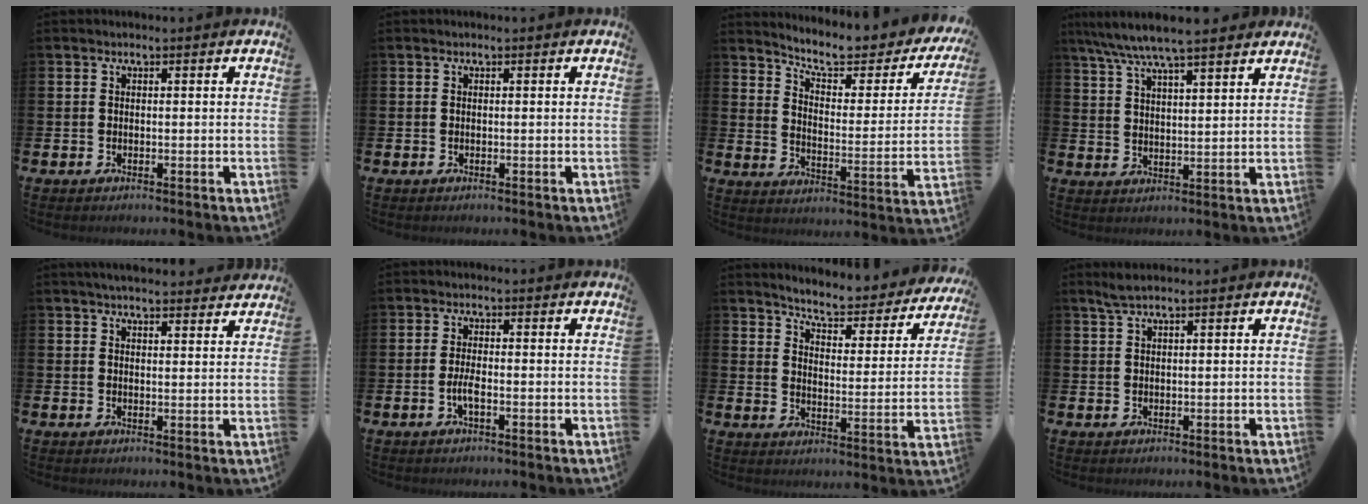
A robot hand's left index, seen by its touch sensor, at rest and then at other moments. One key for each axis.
{"total": 0.0}
{"total": 7.1, "fx": 6.0, "fy": 1.8, "fz": 3.3, "tx": -0.078, "ty": -0.044, "tz": 0.095}
{"total": 7.3, "fx": 6.7, "fy": 0.6, "fz": 2.7, "tx": -0.076, "ty": -0.024, "tz": 0.121}
{"total": 3.8, "fx": 3.7, "fy": 0.6, "fz": 0.8, "tx": -0.011, "ty": -0.016, "tz": 0.065}
{"total": 2.2, "fx": -0.7, "fy": 0.6, "fz": 2.0, "tx": -0.040, "ty": 0.004, "tz": -0.012}
{"total": 5.6, "fx": 5.4, "fy": 0.7, "fz": 1.5, "tx": -0.050, "ty": -0.048, "tz": 0.084}
{"total": 2.1, "fx": 1.7, "fy": 0.2, "fz": 1.3, "tx": -0.029, "ty": 0.005, "tz": 0.030}